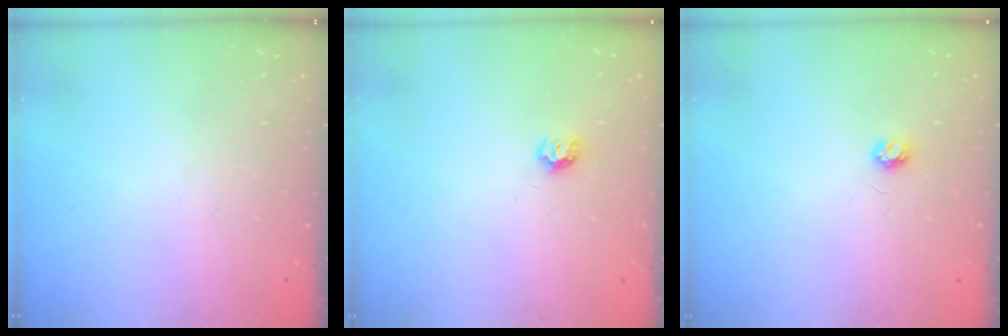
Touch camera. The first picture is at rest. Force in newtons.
{"total": 5.5, "press": 5.4, "slide": 0.6}
{"total": 3.2, "press": 3.2, "slide": 0.3}